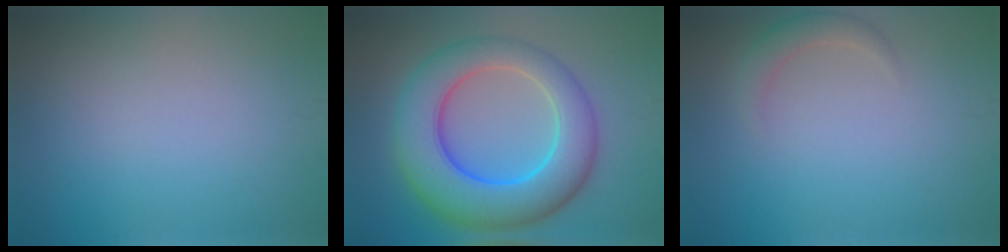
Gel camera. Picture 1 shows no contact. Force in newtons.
{"total": 10.4, "press": 10.4, "slide": 0.1}
{"total": 1.7, "press": 1.7, "slide": 0.1}